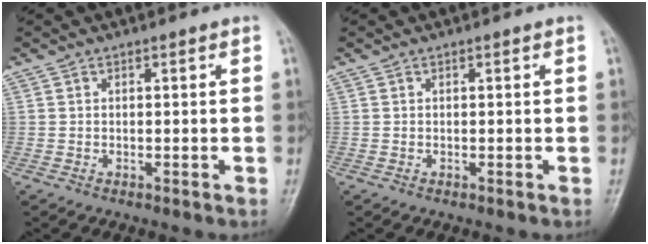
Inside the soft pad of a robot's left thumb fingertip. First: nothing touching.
{"total": 0.0}